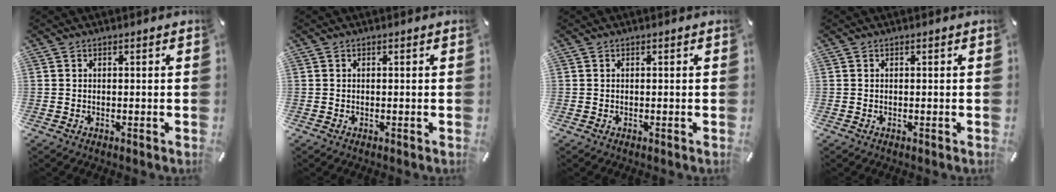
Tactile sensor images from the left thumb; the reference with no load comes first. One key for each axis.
{"total": 0.0}
{"total": 0.0}
{"total": 0.0}